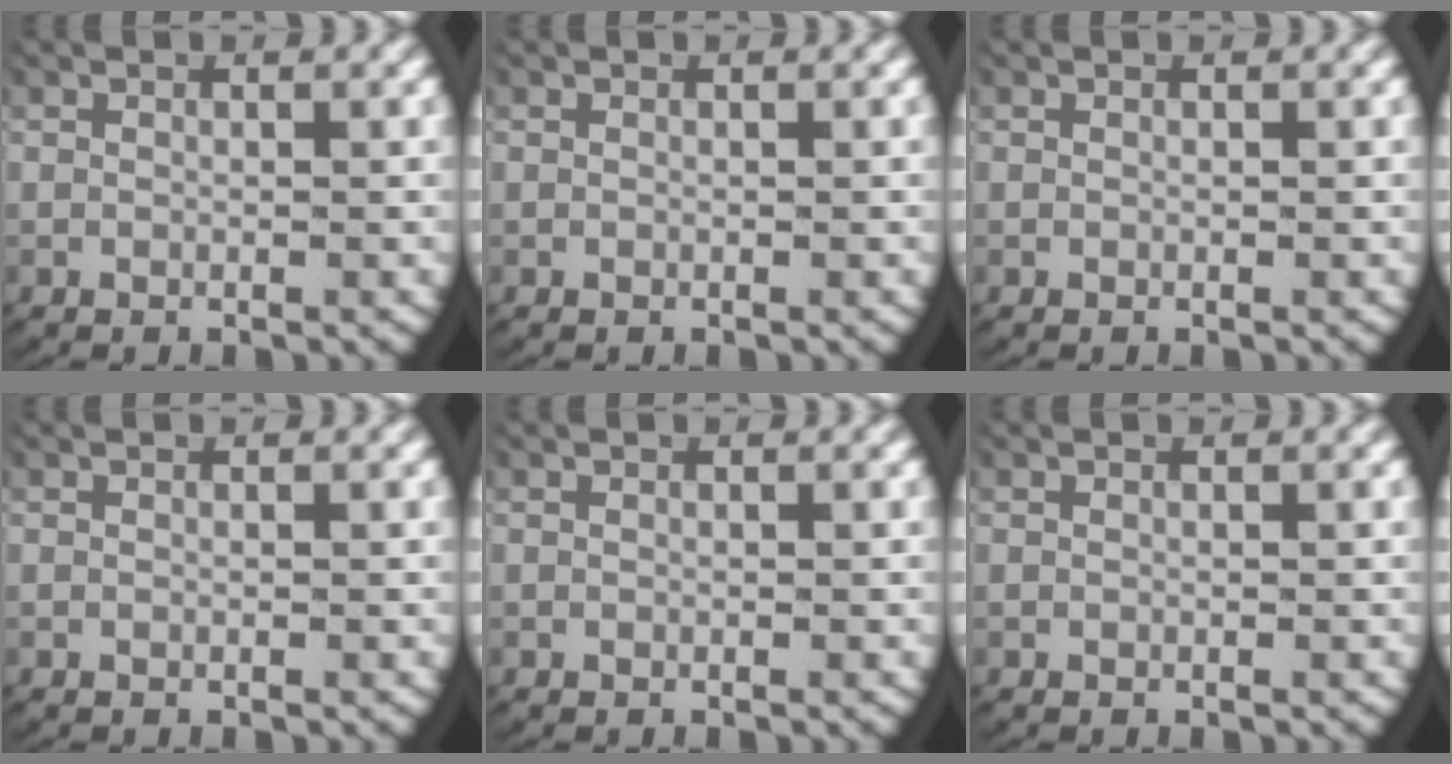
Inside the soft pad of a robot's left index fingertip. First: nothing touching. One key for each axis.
{"total": 0.0}
{"total": 0.0}
{"total": 0.0}
{"total": 0.0}
{"total": 0.0}